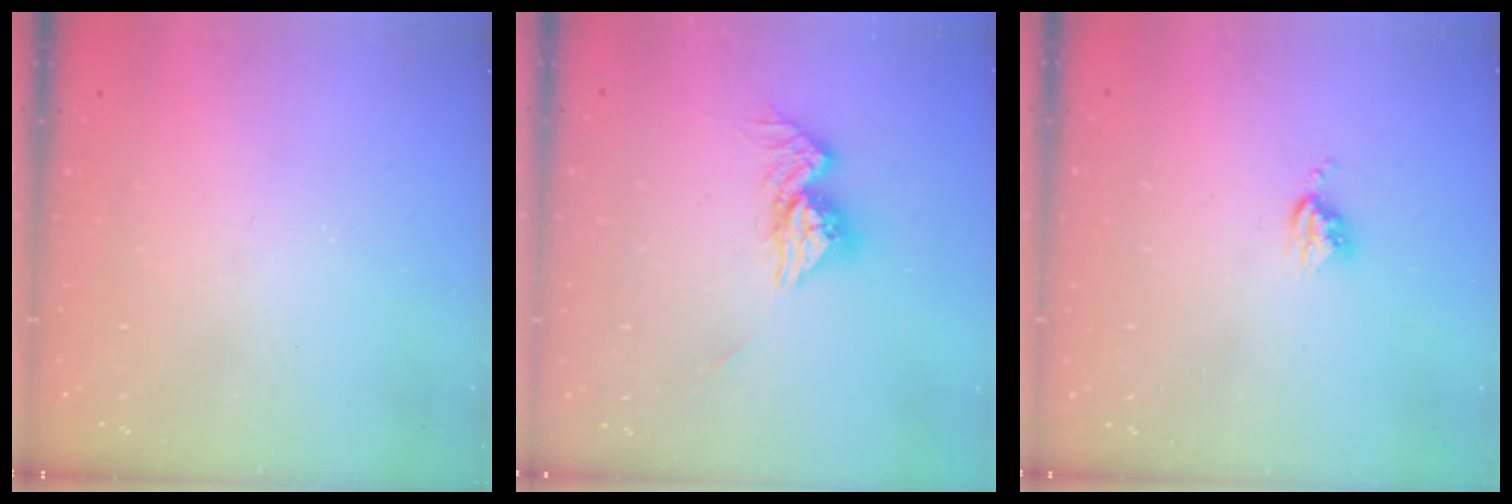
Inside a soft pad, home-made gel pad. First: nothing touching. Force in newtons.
{"total": 10.7, "press": 10.6, "slide": 0.9}
{"total": 3.9, "press": 3.9, "slide": 0.5}